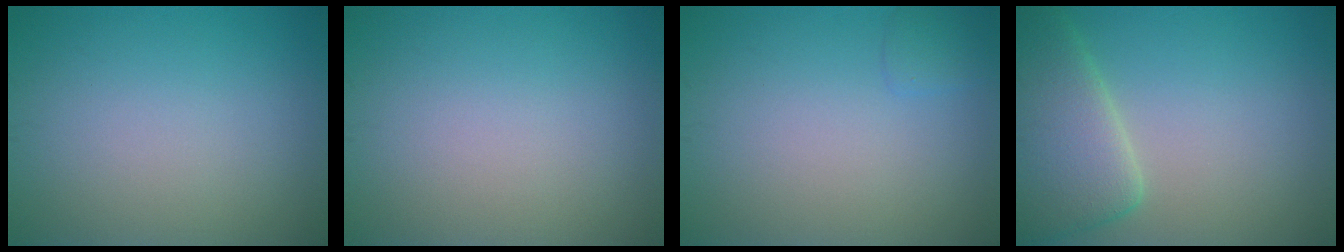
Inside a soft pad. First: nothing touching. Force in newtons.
{"total": 0.0}
{"total": 0.9, "press": 0.9, "slide": 0.1}
{"total": 6.1, "press": 6.1, "slide": 0.6}